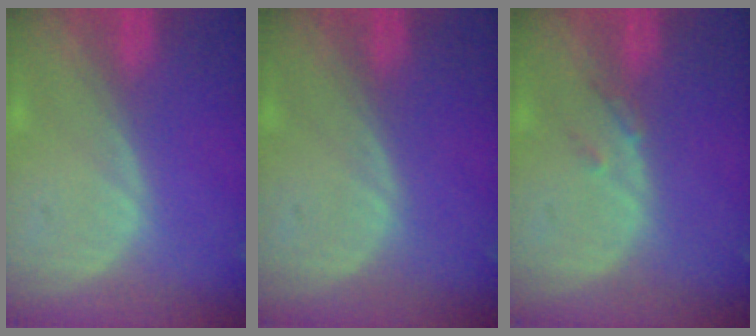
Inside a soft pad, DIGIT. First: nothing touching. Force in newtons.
{"total": 0.0}
{"total": 1.5, "press": 1.3, "slide": 0.7}